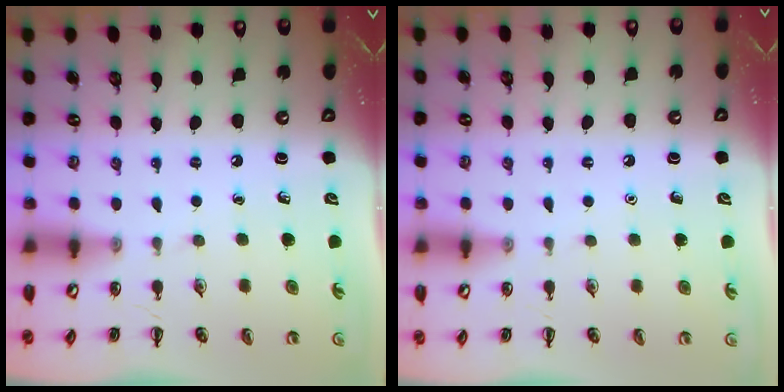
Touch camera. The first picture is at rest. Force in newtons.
{"total": 1.5, "press": 1.5, "slide": 0.1}